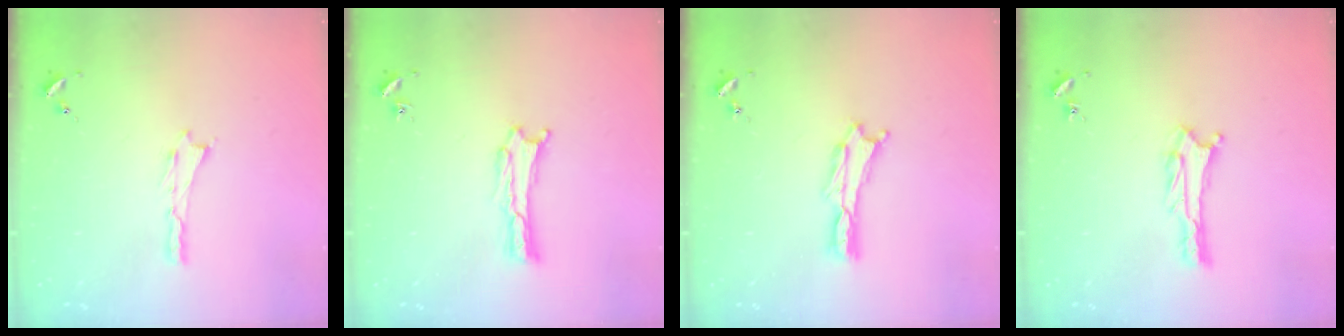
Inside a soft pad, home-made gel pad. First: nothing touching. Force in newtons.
{"total": 0.9, "press": 0.9, "slide": 0.0}
{"total": 0.8, "press": 0.7, "slide": 0.2}
{"total": 3.3, "press": 3.3, "slide": 0.3}